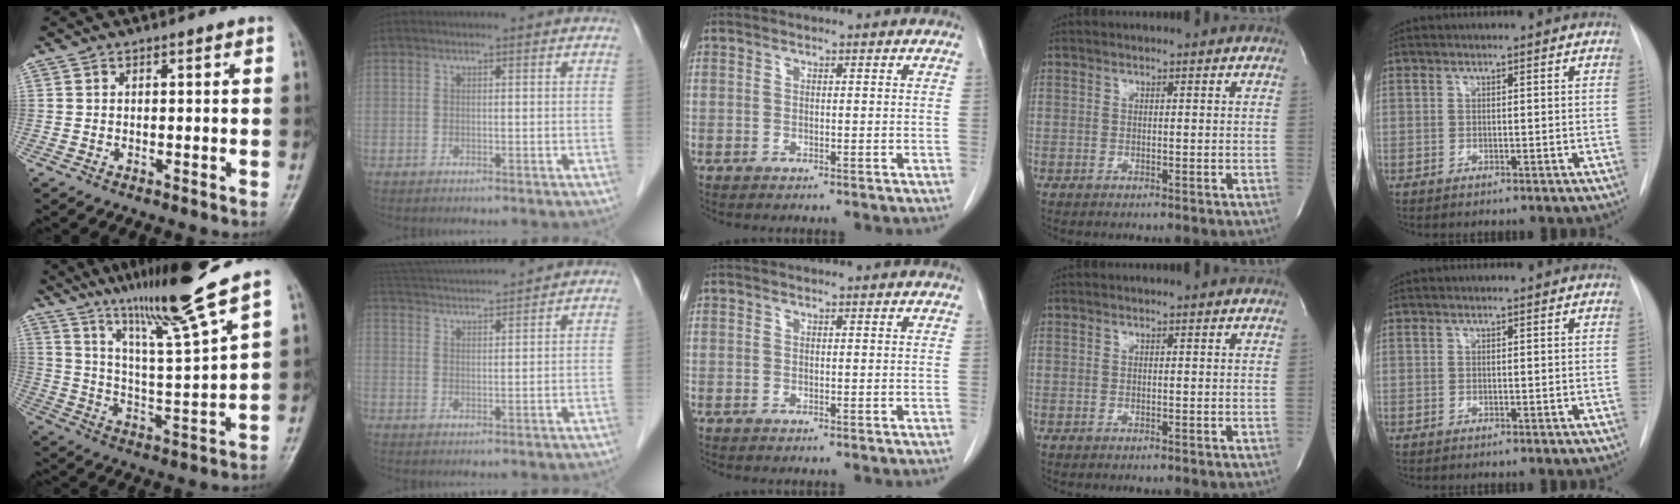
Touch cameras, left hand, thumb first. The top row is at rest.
{"thumb": {"total": 16.5, "force": [12.5, -0.8, 10.8], "torque": [-0.173, -0.068, 0.218]}, "index": {"total": 12.0, "force": [11.3, 0.2, 4.0], "torque": [-0.088, 0.028, 0.176]}}